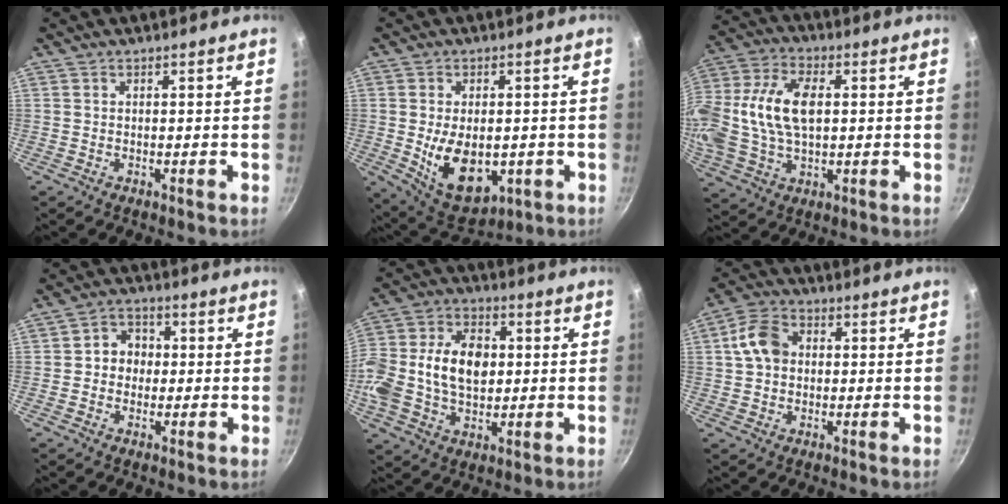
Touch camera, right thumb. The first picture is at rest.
{"total": 12.6, "force": [-1.7, 7.9, 9.7], "torque": [-0.131, -0.012, -0.005]}
{"total": 18.6, "force": [2.0, 11.3, 14.6], "torque": [-0.308, 0.023, 0.029]}
{"total": 5.4, "force": [0.0, 4.8, 2.5], "torque": [-0.005, 0.011, -0.009]}
{"total": 18.7, "force": [0.8, 13.1, 13.3], "torque": [-0.251, 0.030, 0.005]}
{"total": 7.8, "force": [0.9, 5.9, 4.9], "torque": [-0.078, 0.019, 0.005]}